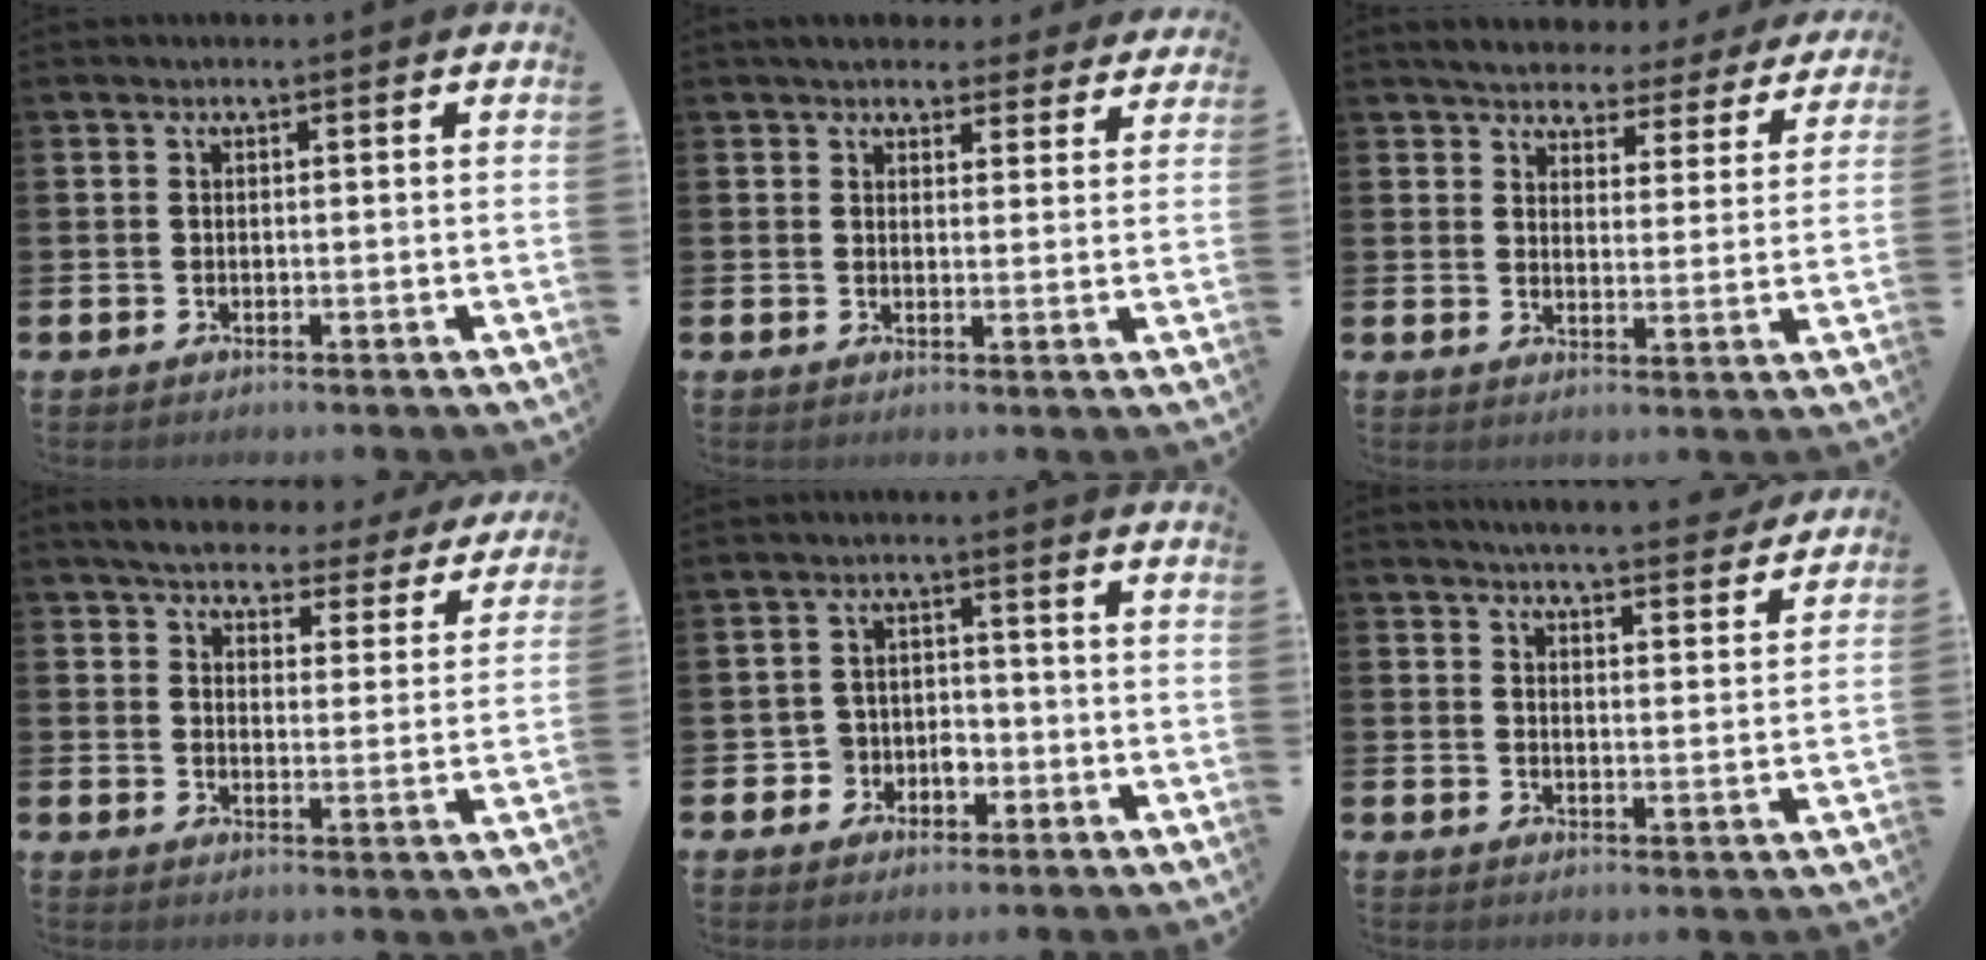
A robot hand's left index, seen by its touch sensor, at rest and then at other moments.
{"total": 4.3, "force": [4.0, 1.6, 0.3], "torque": [-0.009, -0.023, 0.070]}
{"total": 4.2, "force": [4.0, 1.1, 0.4], "torque": [-0.026, -0.032, 0.065]}
{"total": 4.5, "force": [4.4, 1.0, 0.7], "torque": [-0.032, -0.031, 0.070]}
{"total": 3.7, "force": [-1.5, 3.3, 0.5], "torque": [-0.022, 0.005, -0.035]}
{"total": 5.1, "force": [5.0, 0.1, 0.5], "torque": [-0.016, -0.039, 0.087]}